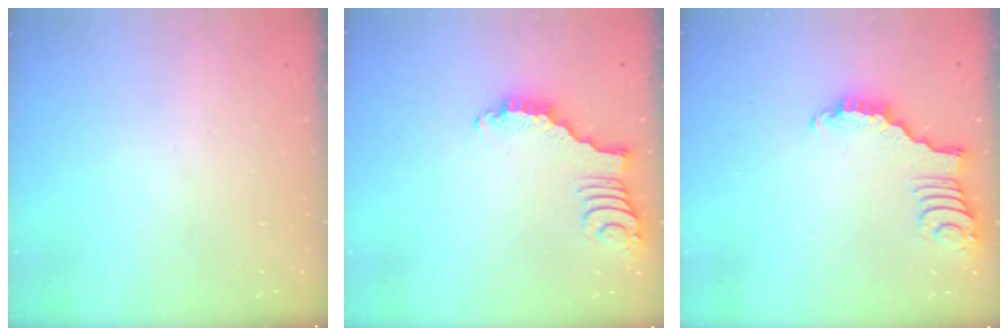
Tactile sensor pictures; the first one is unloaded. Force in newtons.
{"total": 2.9, "press": 2.8, "slide": 0.4}
{"total": 2.9, "press": 2.8, "slide": 0.4}